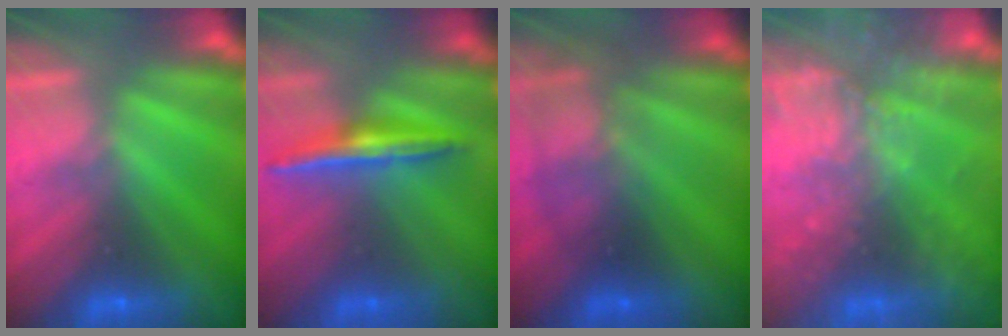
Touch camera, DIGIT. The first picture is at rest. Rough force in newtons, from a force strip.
{"total": 1.5}
{"total": 2.1}
{"total": 8.4}